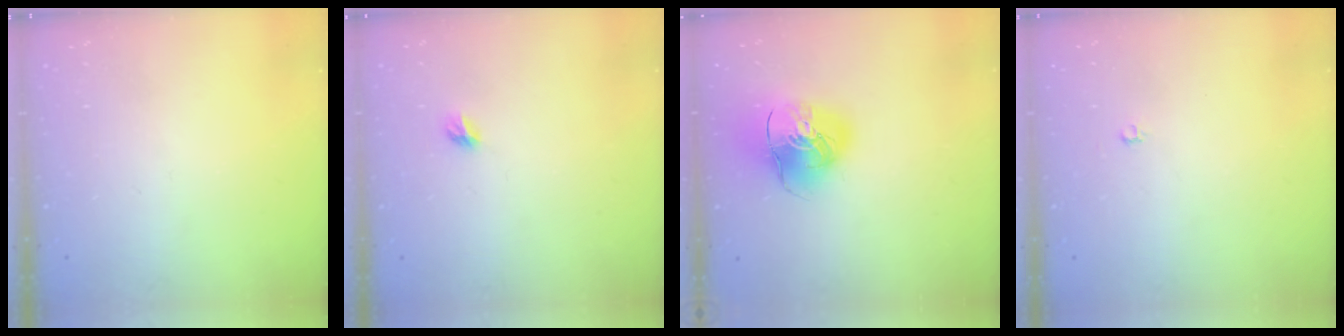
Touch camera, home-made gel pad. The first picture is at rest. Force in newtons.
{"total": 4.4, "press": 4.4, "slide": 0.5}
{"total": 11.7, "press": 11.5, "slide": 1.8}
{"total": 2.2, "press": 2.2, "slide": 0.2}